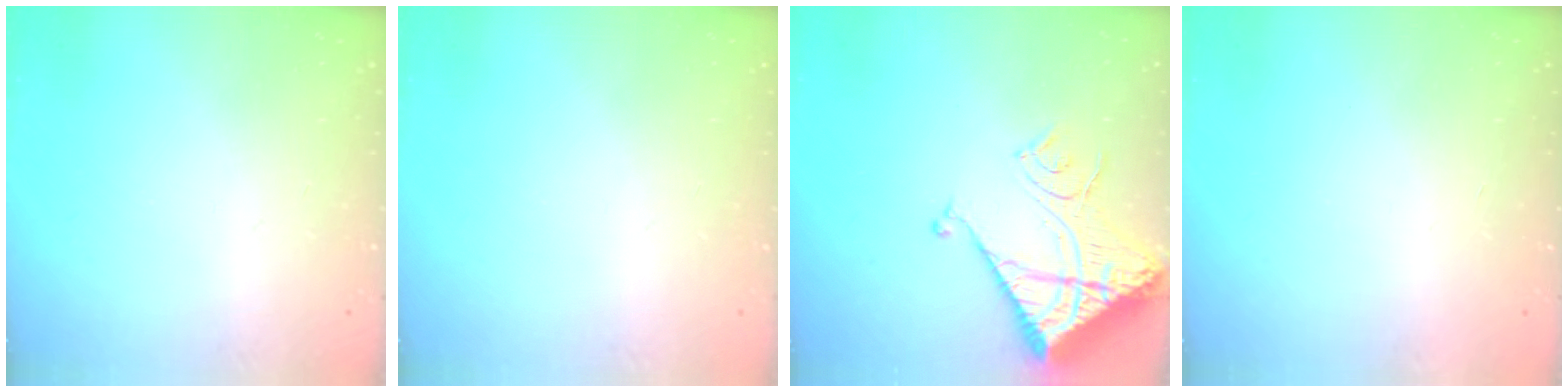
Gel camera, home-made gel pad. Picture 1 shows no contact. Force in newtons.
{"total": 0.0}
{"total": 15.6, "press": 15.4, "slide": 1.8}
{"total": 1.6, "press": 1.6, "slide": 0.1}